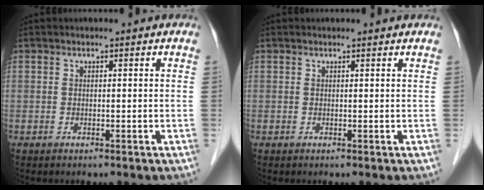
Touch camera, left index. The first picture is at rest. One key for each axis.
{"total": 1.6, "fx": 1.6, "fy": 0.0, "fz": 0.3, "tx": -0.013, "ty": 0.007, "tz": 0.017}